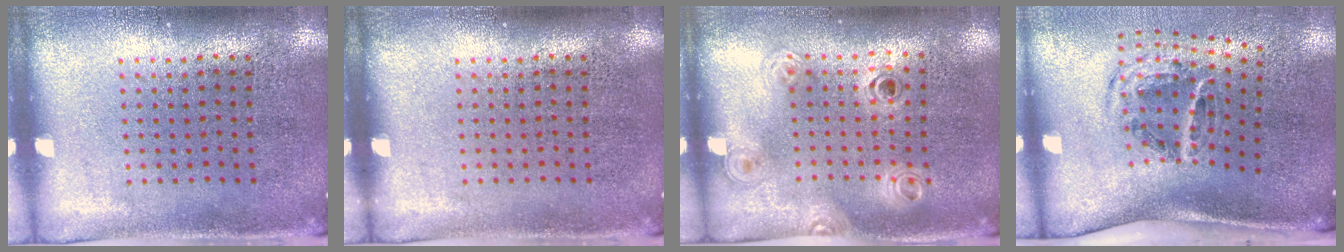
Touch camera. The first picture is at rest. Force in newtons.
{"total": 0.0}
{"total": 1.2, "press": 1.0, "slide": 0.6}
{"total": 2.0, "press": 1.2, "slide": 1.6}